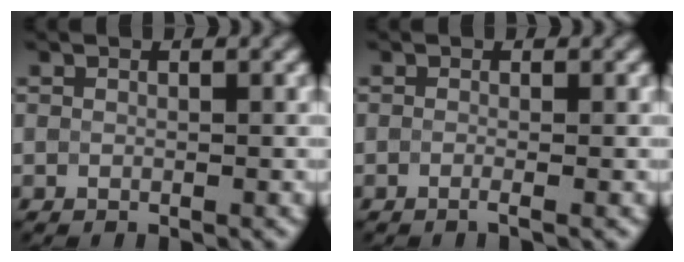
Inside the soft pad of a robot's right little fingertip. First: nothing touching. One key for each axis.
{"total": 0.9, "fx": -0.7, "fy": 0.2, "fz": 0.6, "tx": -0.002, "ty": -0.009, "tz": -0.020}